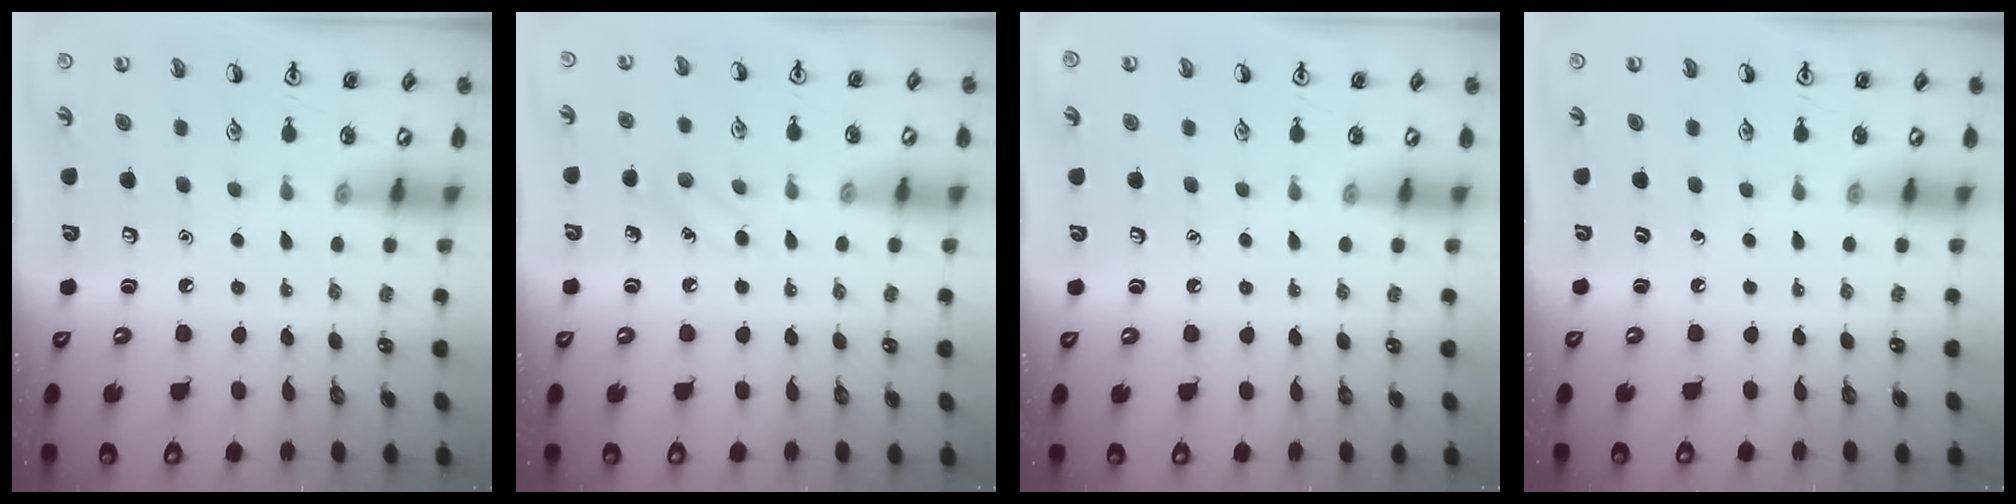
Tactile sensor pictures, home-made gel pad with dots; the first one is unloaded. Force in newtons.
{"total": 6.1, "press": 5.8, "slide": 1.6}
{"total": 0.0}
{"total": 0.0}